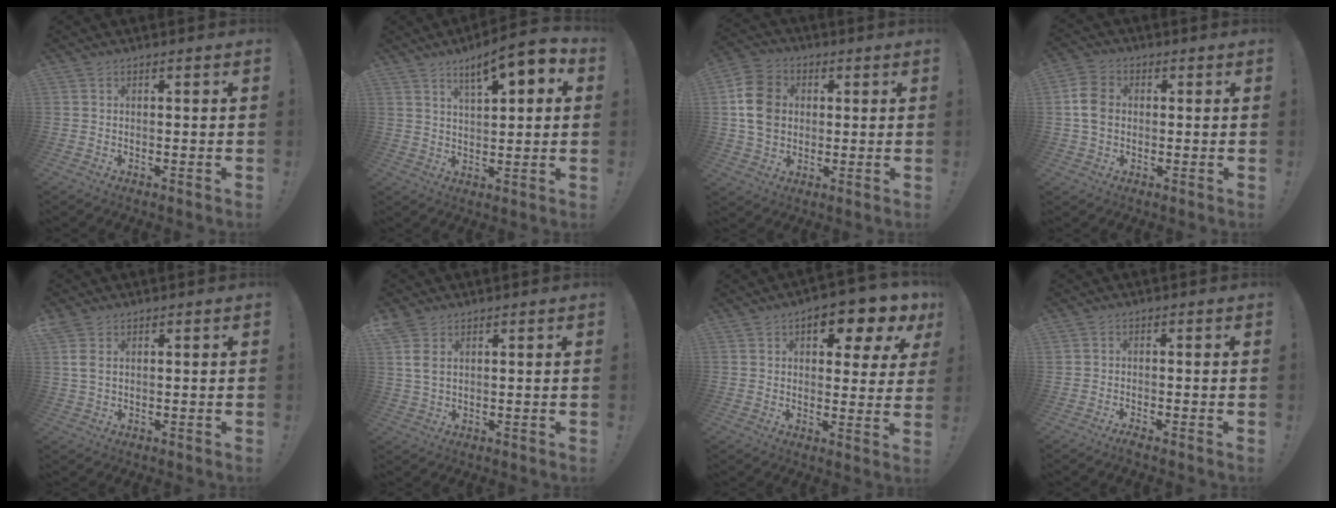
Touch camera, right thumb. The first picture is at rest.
{"total": 9.8, "force": [5.5, 2.4, 7.8], "torque": [-0.117, -0.031, 0.090]}
{"total": 12.9, "force": [1.3, 10.6, 7.1], "torque": [-0.119, 0.007, 0.030]}
{"total": 7.8, "force": [-0.1, 6.1, 4.9], "torque": [-0.101, 0.015, 0.001]}
{"total": 3.7, "force": [1.6, 2.0, 2.6], "torque": [-0.054, -0.002, 0.028]}
{"total": 4.8, "force": [2.1, 2.7, 3.4], "torque": [-0.070, -0.005, 0.039]}
{"total": 8.6, "force": [4.2, 4.1, 6.2], "torque": [-0.078, -0.023, 0.070]}
{"total": 1.9, "force": [-1.7, -0.1, 0.9], "torque": [-0.020, 0.008, -0.028]}